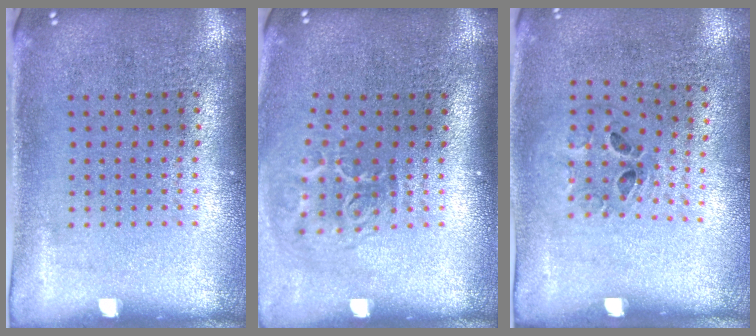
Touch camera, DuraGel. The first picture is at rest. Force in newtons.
{"total": 2.0, "press": 1.3, "slide": 1.5}
{"total": 1.3, "press": 0.7, "slide": 1.1}